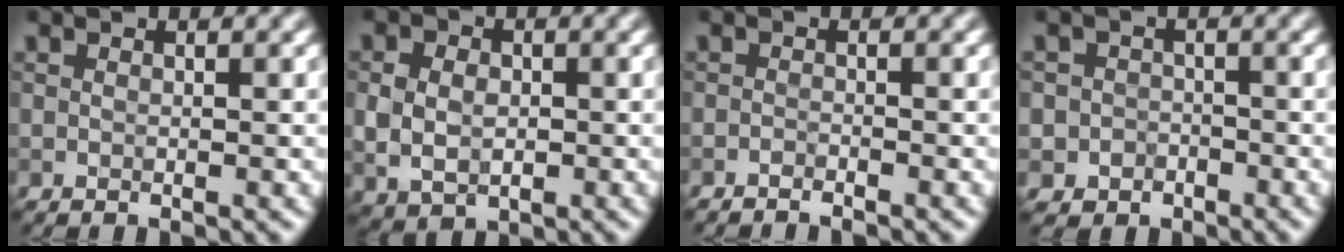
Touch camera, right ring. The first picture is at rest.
{"total": 4.5, "force": [0.0, 3.7, 2.6], "torque": [-0.042, 0.003, -0.006]}
{"total": 0.8, "force": [-0.8, 0.1, 0.2], "torque": [-0.001, 0.001, -0.017]}
{"total": 2.8, "force": [-1.2, 2.6, 0.1], "torque": [0.024, 0.004, -0.030]}